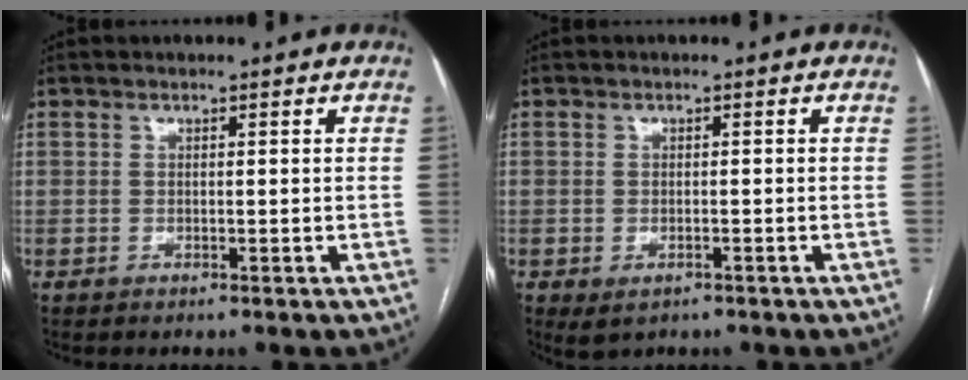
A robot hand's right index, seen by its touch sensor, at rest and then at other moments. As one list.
[{"total": 2.7, "force": [-1.4, 1.5, 1.8], "torque": [-0.032, -0.005, -0.009]}]